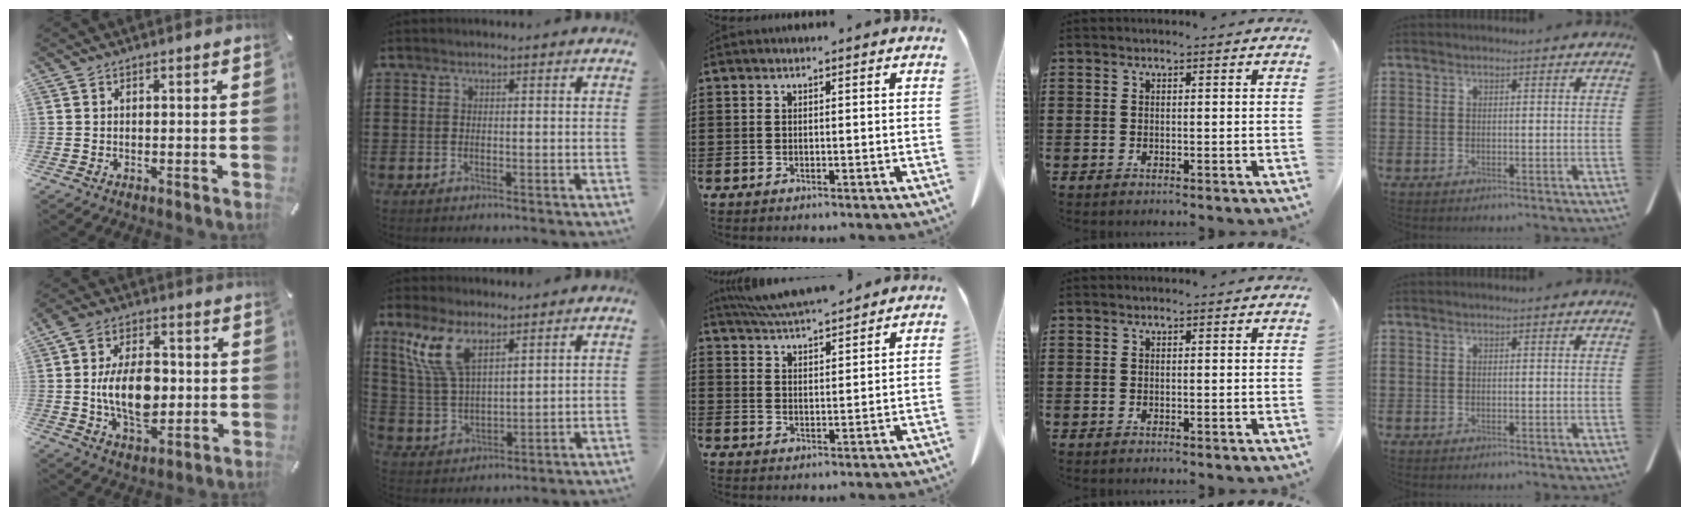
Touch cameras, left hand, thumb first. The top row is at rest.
{"thumb": {"total": 13.7, "force": [-0.5, 8.8, 10.5], "torque": [-0.199, -0.001, -0.007]}, "index": {"total": 9.6, "force": [5.7, 3.8, 6.7], "torque": [-0.159, -0.006, 0.103]}, "middle": {"total": 5.8, "force": [5.5, 0.4, 1.8], "torque": [-0.054, -0.020, 0.100]}}